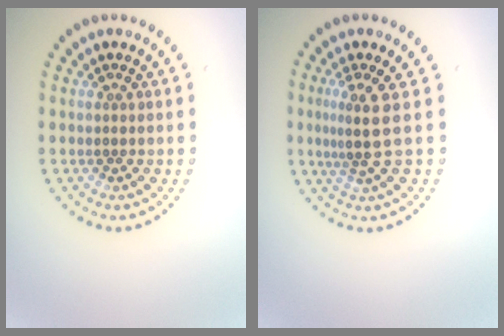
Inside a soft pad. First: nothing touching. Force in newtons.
{"total": 3.0, "press": 2.0, "slide": 2.2}